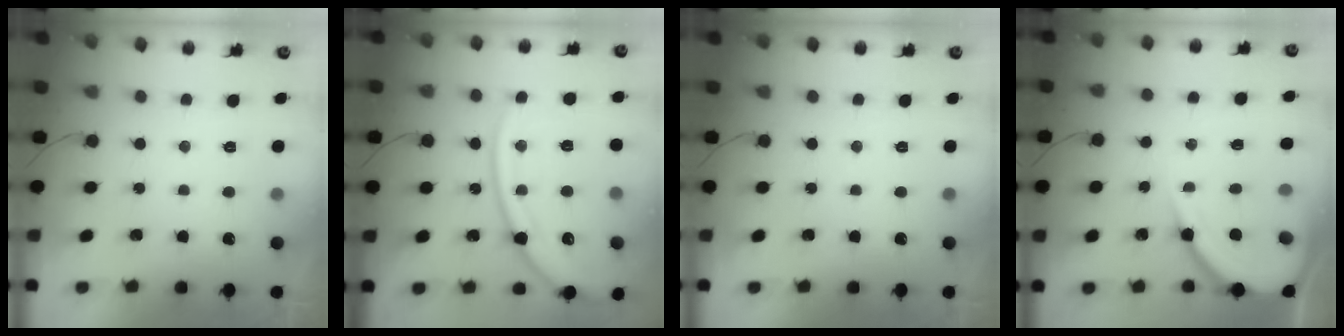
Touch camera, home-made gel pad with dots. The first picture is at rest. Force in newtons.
{"total": 16.2, "press": 16.2, "slide": 1.5}
{"total": 0.0}
{"total": 11.9, "press": 11.8, "slide": 1.4}